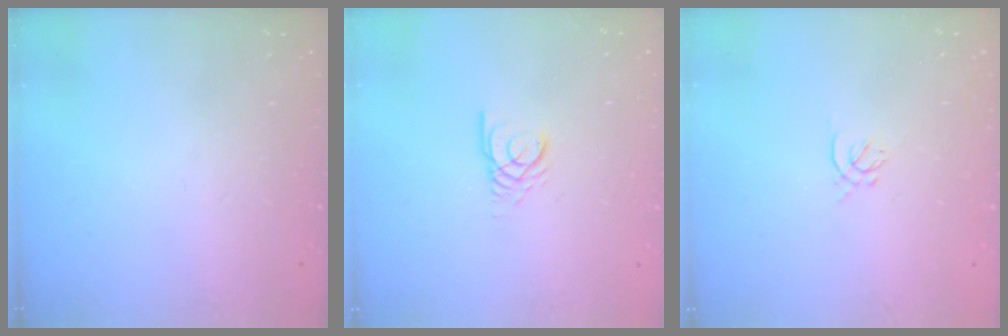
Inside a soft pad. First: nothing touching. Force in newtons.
{"total": 3.0, "press": 2.9, "slide": 0.3}
{"total": 1.0, "press": 0.9, "slide": 0.4}